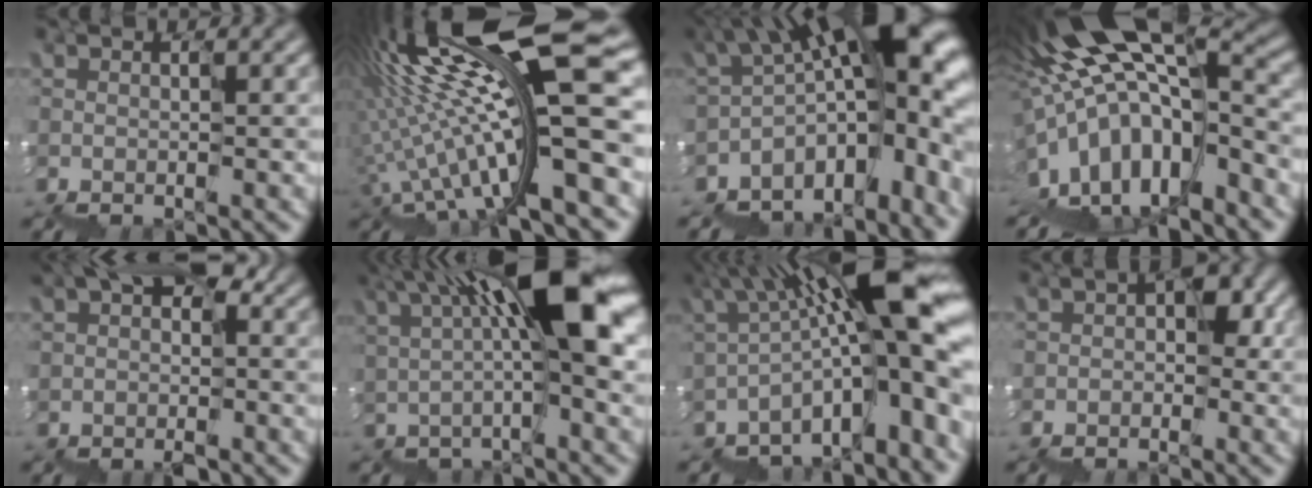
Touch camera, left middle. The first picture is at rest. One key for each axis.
{"total": 15.5, "fx": 1.4, "fy": 2.9, "fz": 15.1, "tx": -0.257, "ty": 0.021, "tz": 0.021}
{"total": 13.1, "fx": -3.8, "fy": 6.5, "fz": 10.7, "tx": -0.152, "ty": 0.027, "tz": -0.056}
{"total": 13.1, "fx": -2.5, "fy": 5.2, "fz": 11.7, "tx": -0.216, "ty": 0.036, "tz": -0.034}
{"total": 5.3, "fx": 0.8, "fy": 3.0, "fz": 4.3, "tx": -0.064, "ty": 0.022, "tz": 0.012}
{"total": 9.6, "fx": 3.2, "fy": 2.7, "fz": 8.7, "tx": -0.135, "ty": 0.035, "tz": 0.050}
{"total": 12.6, "fx": 0.2, "fy": 3.2, "fz": 12.2, "tx": -0.184, "ty": 0.031, "tz": 0.008}
{"total": 2.3, "fx": -0.4, "fy": 1.3, "fz": 1.8, "tx": -0.045, "ty": 0.013, "tz": -0.013}